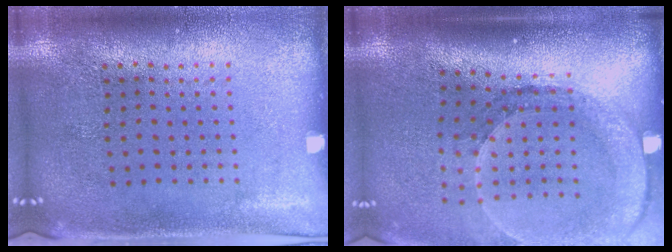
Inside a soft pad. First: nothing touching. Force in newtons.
{"total": 2.8, "press": 2.1, "slide": 1.9}